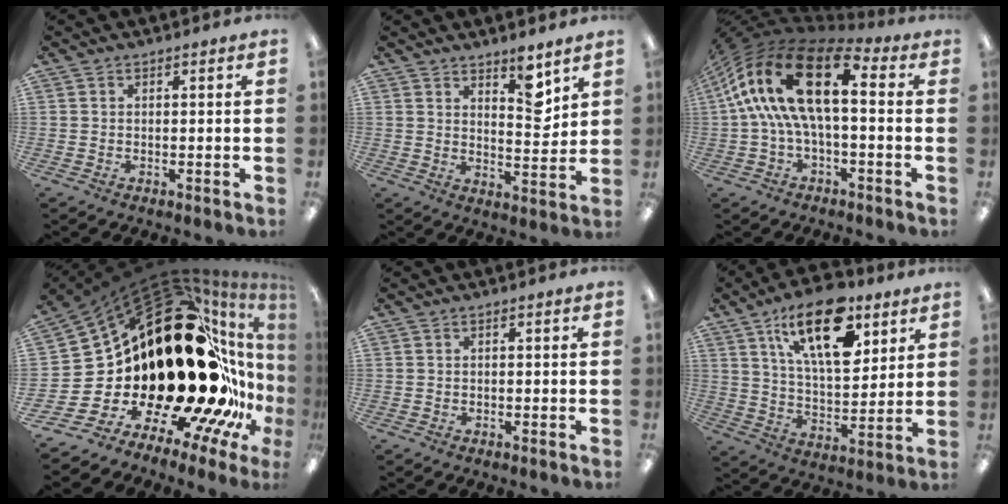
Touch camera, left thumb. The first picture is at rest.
{"total": 8.3, "force": [6.0, 2.9, 4.9], "torque": [-0.047, -0.047, 0.096]}
{"total": 20.1, "force": [4.5, 8.9, 17.4], "torque": [-0.352, -0.016, 0.076]}
{"total": 42.4, "force": [2.3, 19.9, 37.4], "torque": [-0.586, -0.143, 0.114]}
{"total": 0.0}
{"total": 19.8, "force": [11.0, 9.2, 13.6], "torque": [-0.213, -0.039, 0.184]}